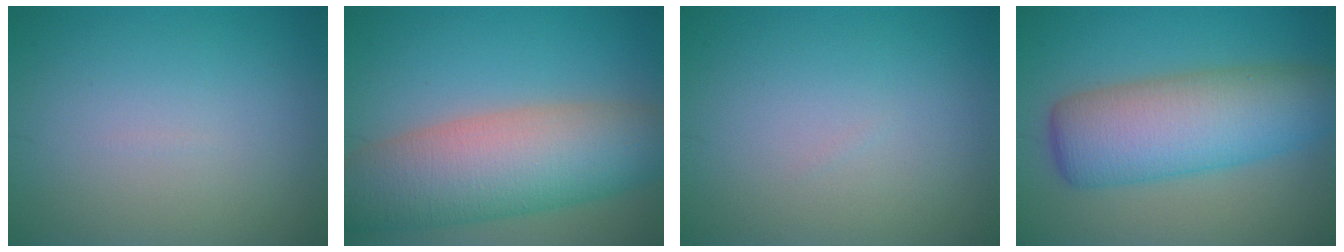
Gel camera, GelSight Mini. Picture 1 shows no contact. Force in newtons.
{"total": 10.4, "press": 10.4, "slide": 0.5}
{"total": 0.0}
{"total": 8.9, "press": 8.9, "slide": 0.2}